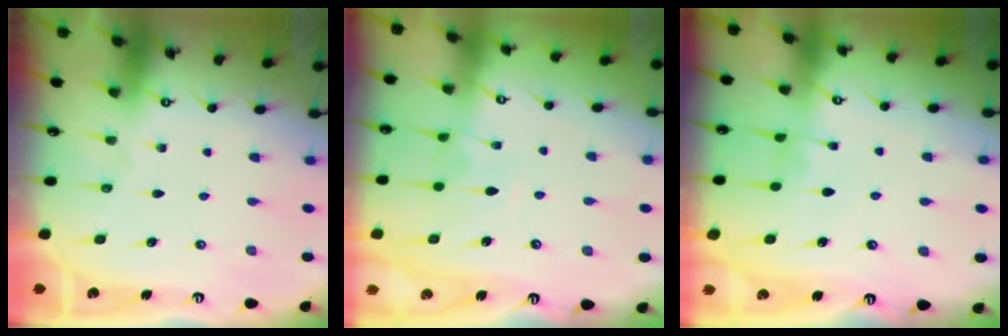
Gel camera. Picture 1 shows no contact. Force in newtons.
{"total": 4.1, "press": 4.1, "slide": 0.2}
{"total": 1.4, "press": 1.3, "slide": 0.4}